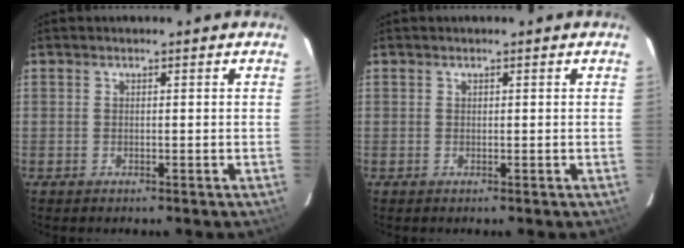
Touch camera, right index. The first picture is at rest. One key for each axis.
{"total": 0.0}